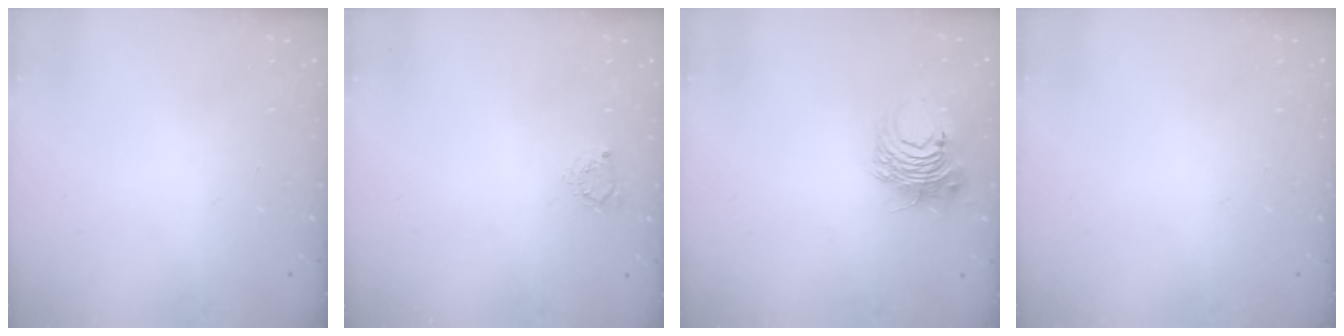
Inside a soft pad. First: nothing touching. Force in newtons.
{"total": 3.4, "press": 3.4, "slide": 0.5}
{"total": 9.1, "press": 9.1, "slide": 0.4}
{"total": 0.0}